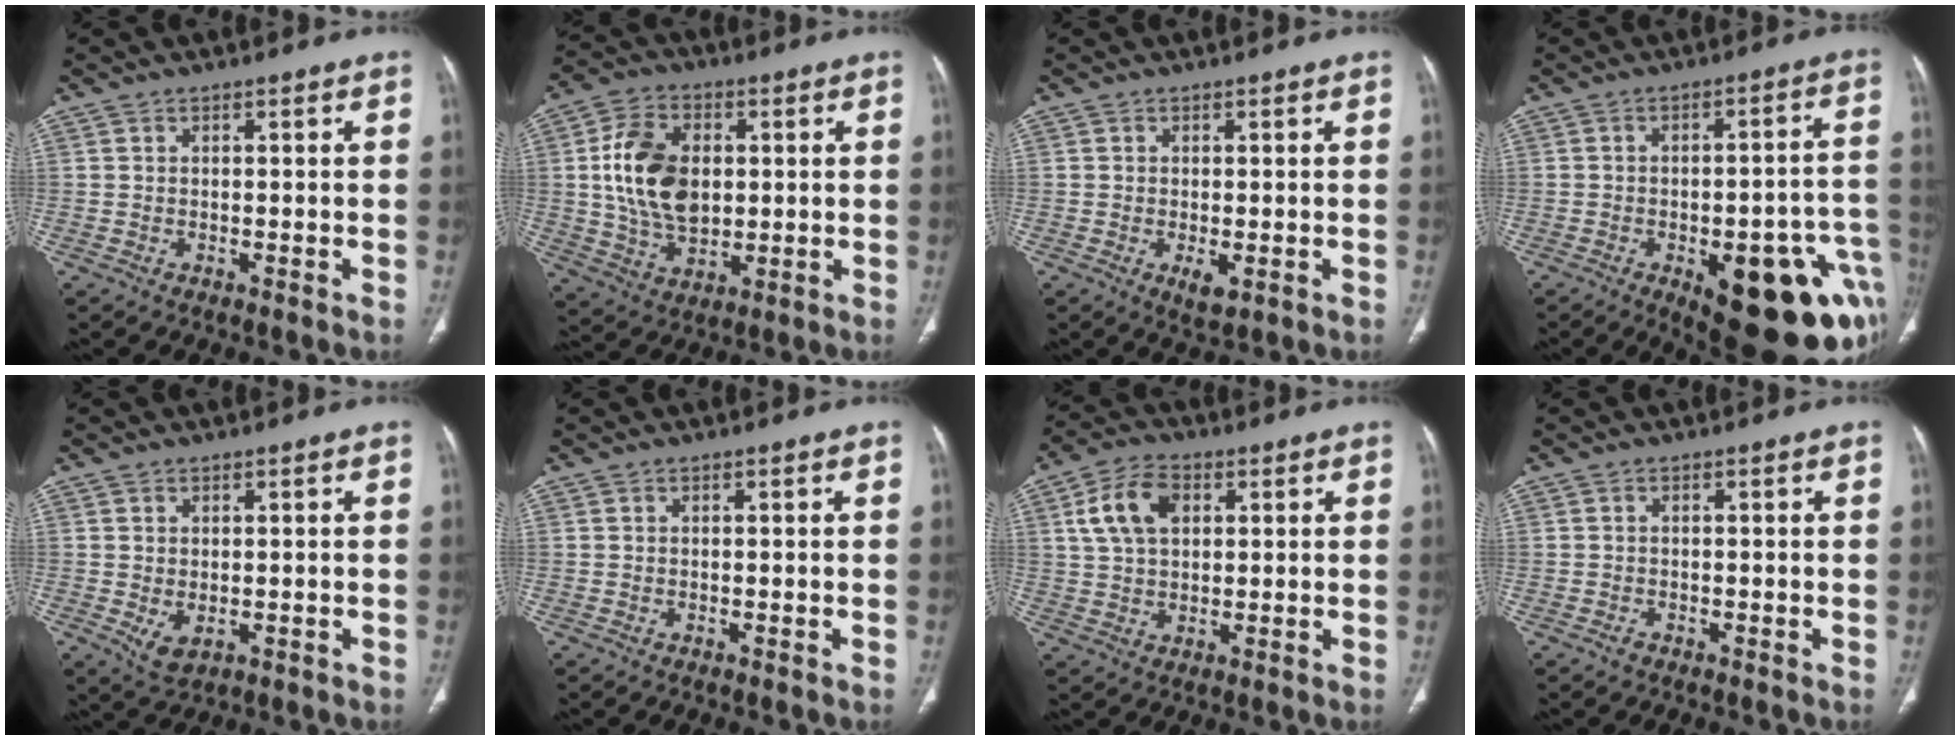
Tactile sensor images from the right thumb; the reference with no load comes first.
{"total": 14.8, "force": [1.7, 9.8, 10.9], "torque": [-0.179, -0.004, 0.035]}
{"total": 2.9, "force": [-0.9, 1.3, 2.5], "torque": [-0.039, -0.008, -0.008]}
{"total": 23.5, "force": [-9.1, 9.0, 19.7], "torque": [-0.168, 0.035, -0.099]}
{"total": 3.5, "force": [-0.5, 2.2, 2.6], "torque": [-0.043, -0.010, 0.003]}
{"total": 0.0}
{"total": 9.2, "force": [2.8, 5.9, 6.4], "torque": [-0.116, 0.007, 0.051]}
{"total": 0.8, "force": [-0.6, 0.5, 0.3], "torque": [-0.004, 0.001, -0.013]}